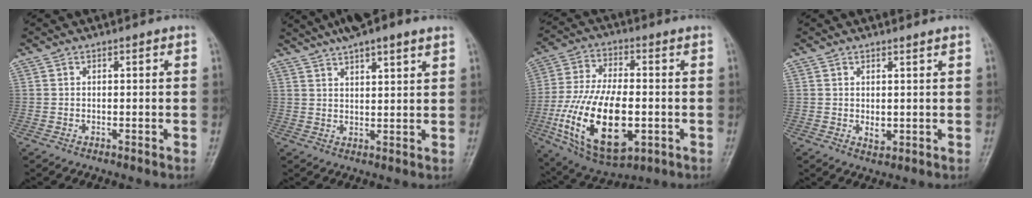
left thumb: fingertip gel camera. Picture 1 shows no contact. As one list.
[{"total": 10.5, "force": [7.6, 2.2, 6.9], "torque": [-0.096, 0.001, 0.118]}, {"total": 20.9, "force": [-4.2, 10.5, 17.5], "torque": [-0.330, 0.001, -0.058]}, {"total": 2.1, "force": [0.8, 0.9, 1.8], "torque": [-0.028, -0.012, 0.018]}]